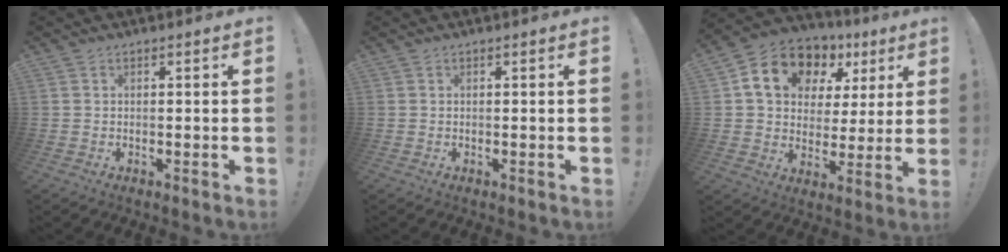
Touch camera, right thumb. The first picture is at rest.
{"total": 0.0}
{"total": 15.7, "force": [7.8, 10.8, 8.3], "torque": [-0.136, -0.032, 0.148]}